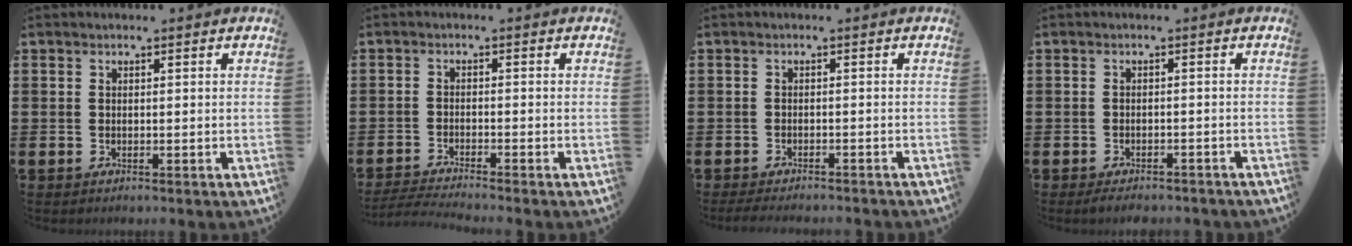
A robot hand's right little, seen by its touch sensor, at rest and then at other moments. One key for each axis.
{"total": 2.0, "fx": -1.8, "fy": -0.1, "fz": 0.7, "tx": -0.011, "ty": 0.002, "tz": -0.036}
{"total": 1.5, "fx": -1.4, "fy": 0.0, "fz": 0.4, "tx": -0.007, "ty": 0.002, "tz": -0.028}
{"total": 1.6, "fx": -1.6, "fy": 0.2, "fz": 0.4, "tx": -0.011, "ty": 0.001, "tz": -0.031}